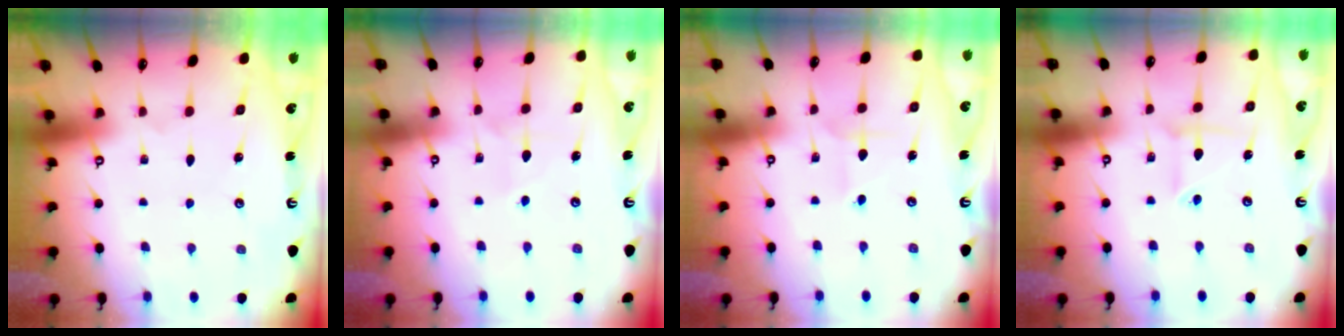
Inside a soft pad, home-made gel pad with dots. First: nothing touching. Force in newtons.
{"total": 4.0, "press": 4.0, "slide": 0.6}
{"total": 2.3, "press": 2.3, "slide": 0.2}
{"total": 3.4, "press": 3.4, "slide": 0.2}